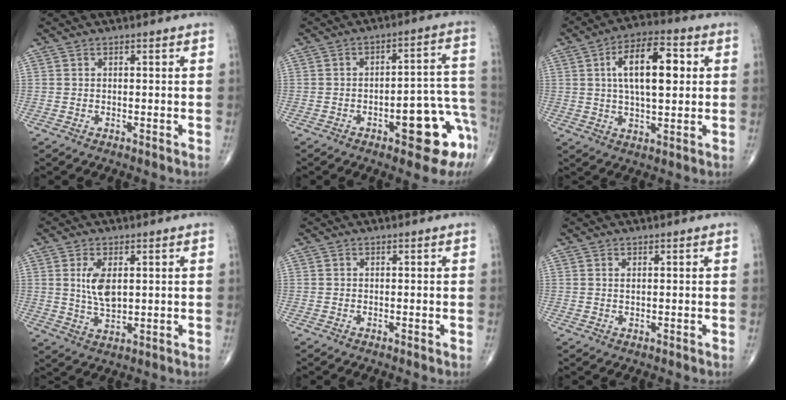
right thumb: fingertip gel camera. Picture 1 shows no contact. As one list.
[{"total": 15.1, "force": [-6.4, 5.5, 12.5], "torque": [-0.093, 0.056, -0.069]}, {"total": 13.7, "force": [2.7, 6.1, 12.0], "torque": [-0.188, 0.008, 0.043]}, {"total": 6.4, "force": [1.5, 3.2, 5.4], "torque": [-0.100, -0.011, 0.034]}, {"total": 0.0}, {"total": 0.6, "force": [0.3, 0.2, 0.5], "torque": [-0.012, 0.001, 0.007]}]